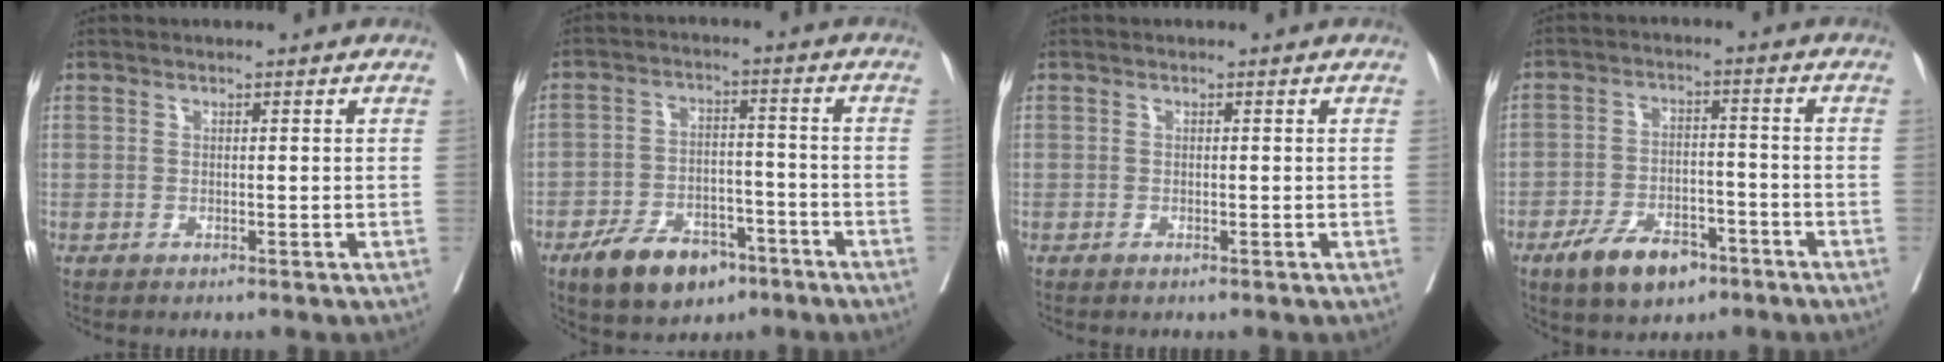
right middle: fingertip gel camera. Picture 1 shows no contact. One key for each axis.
{"total": 10.4, "fx": -6.6, "fy": 5.4, "fz": 5.9, "tx": -0.101, "ty": 0.003, "tz": -0.104}
{"total": 0.5, "fx": -0.3, "fy": 0.1, "fz": 0.4, "tx": -0.008, "ty": -0.002, "tz": -0.004}
{"total": 8.9, "fx": -5.6, "fy": 4.2, "fz": 5.4, "tx": -0.096, "ty": -0.001, "tz": -0.093}